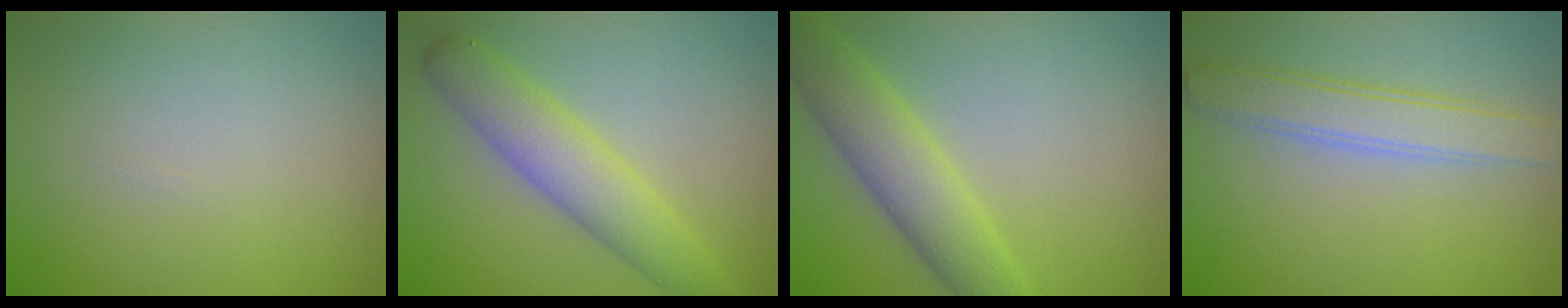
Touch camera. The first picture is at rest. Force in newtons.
{"total": 5.0, "press": 5.0, "slide": 0.1}
{"total": 5.4, "press": 5.4, "slide": 0.1}
{"total": 3.6, "press": 3.6, "slide": 0.1}